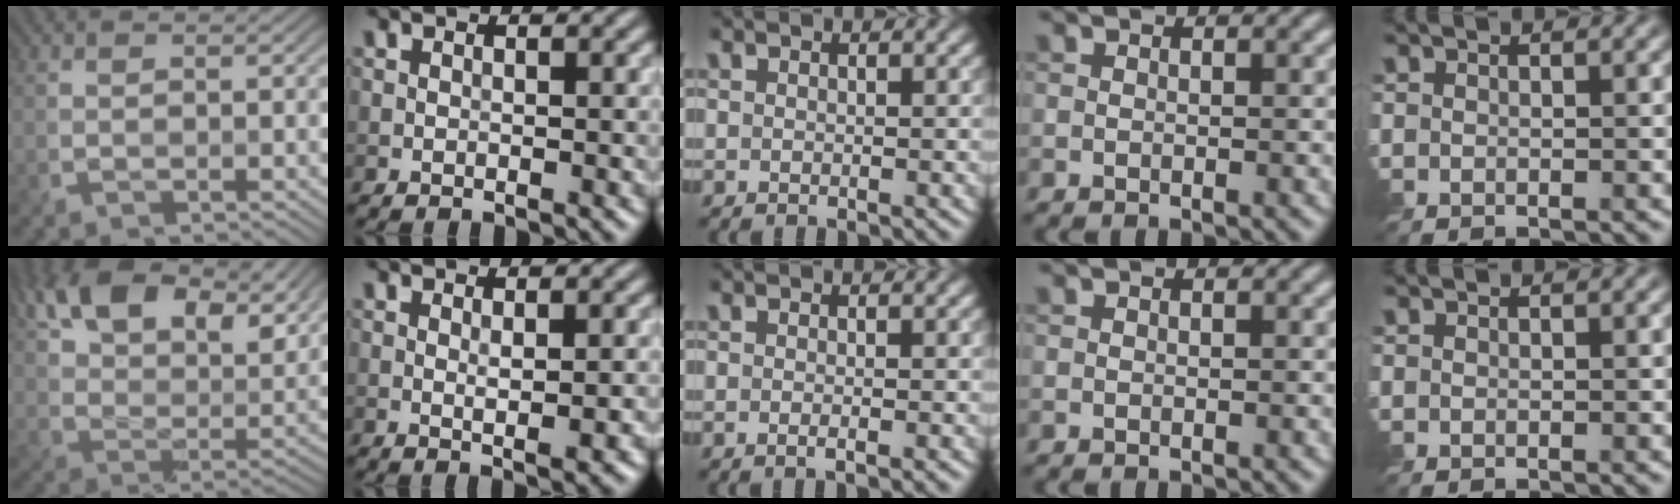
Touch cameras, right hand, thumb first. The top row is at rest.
{"thumb": {"total": 13.2, "force": [7.6, 7.2, 8.0], "torque": [-0.161, 0.008, 0.138]}, "index": {"total": 1.8, "force": [0.0, 0.2, 1.8], "torque": [-0.031, -0.002, 0.001]}, "middle": {"total": 1.0, "force": [-0.2, 0.3, 1.0], "torque": [-0.010, -0.004, -0.006]}}